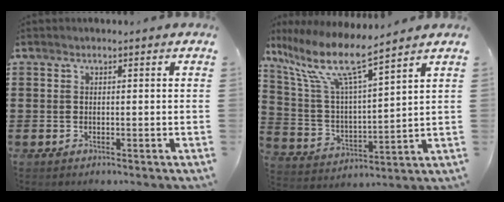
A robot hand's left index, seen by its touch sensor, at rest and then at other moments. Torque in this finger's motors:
{"motor_torque": [1.33, -0.80, 0.28, 0.21]}